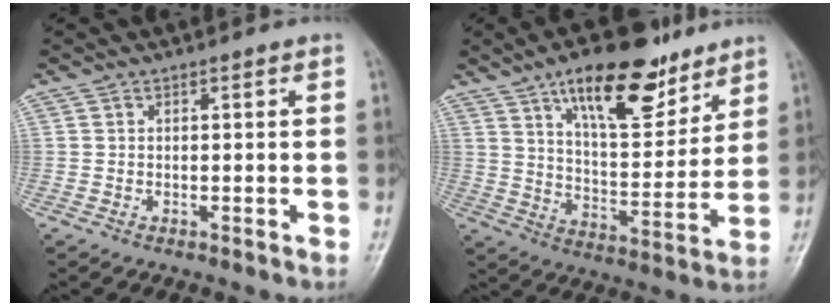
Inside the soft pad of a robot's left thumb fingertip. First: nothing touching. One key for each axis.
{"total": 18.2, "fx": 11.6, "fy": 7.3, "fz": 12.0, "tx": -0.144, "ty": -0.057, "tz": 0.191}